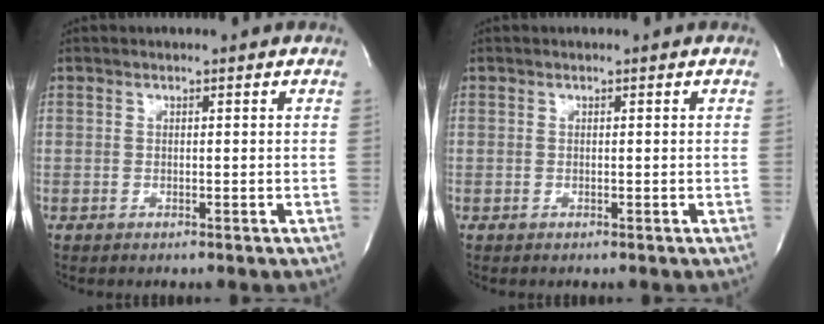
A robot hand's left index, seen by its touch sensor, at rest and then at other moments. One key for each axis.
{"total": 0.0}